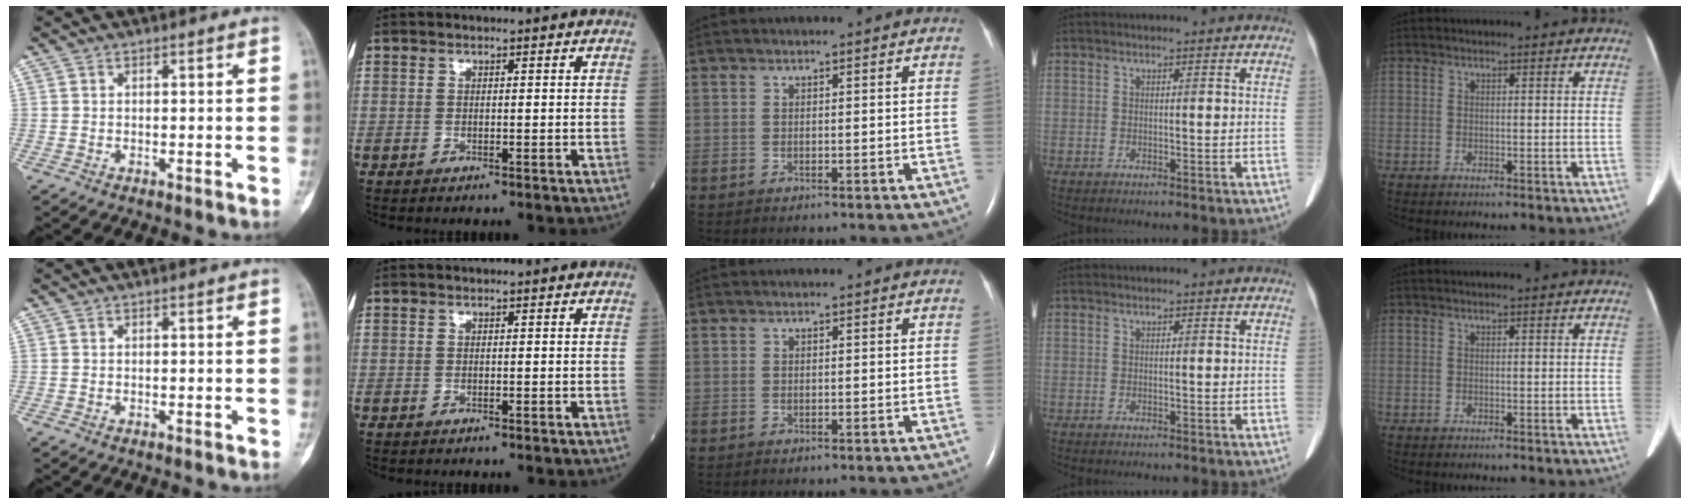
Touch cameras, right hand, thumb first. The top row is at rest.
{}